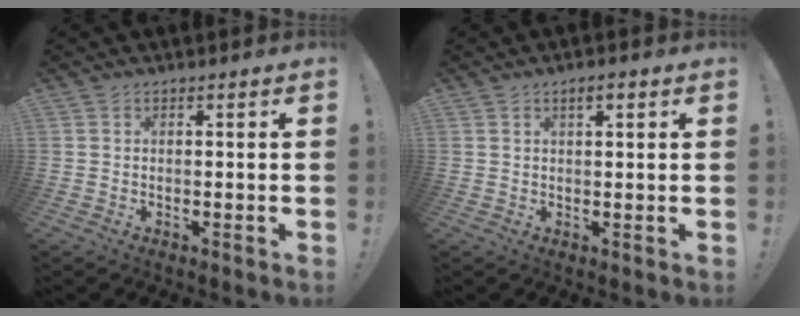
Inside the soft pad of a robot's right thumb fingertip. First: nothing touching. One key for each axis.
{"total": 2.4, "fx": 1.3, "fy": 0.6, "fz": 2.0, "tx": -0.034, "ty": 0.000, "tz": 0.019}